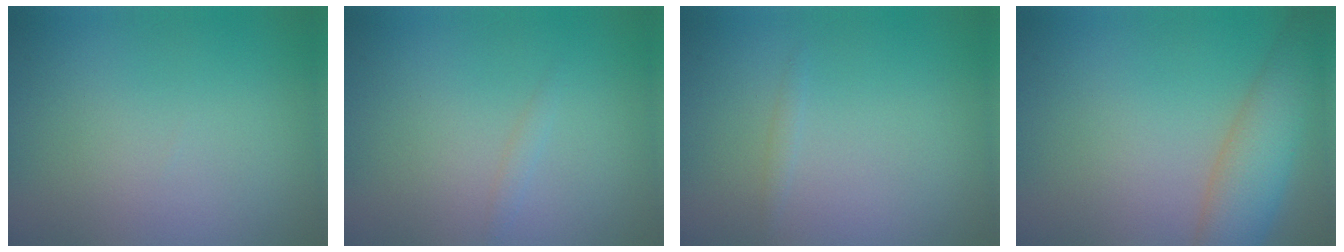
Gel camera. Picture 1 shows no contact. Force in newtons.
{"total": 0.7, "press": 0.7, "slide": 0.1}
{"total": 0.6, "press": 0.6, "slide": 0.0}
{"total": 5.7, "press": 5.7, "slide": 0.2}